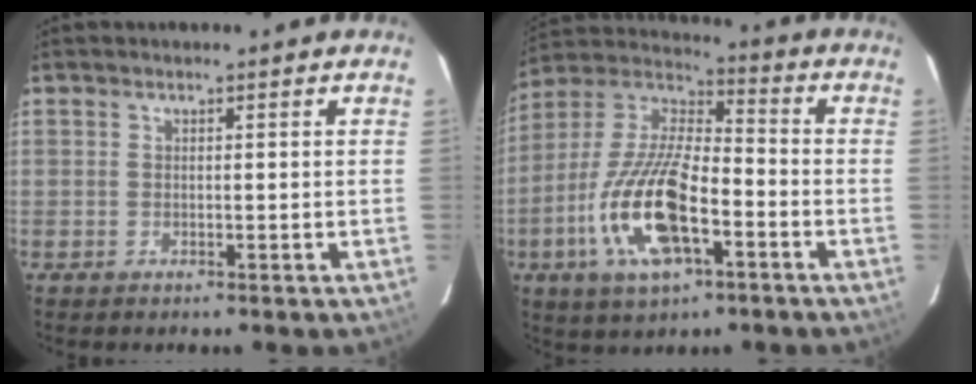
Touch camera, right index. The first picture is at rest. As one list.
[{"total": 18.5, "force": [-6.9, 7.0, 15.6], "torque": [-0.323, -0.010, -0.134]}]